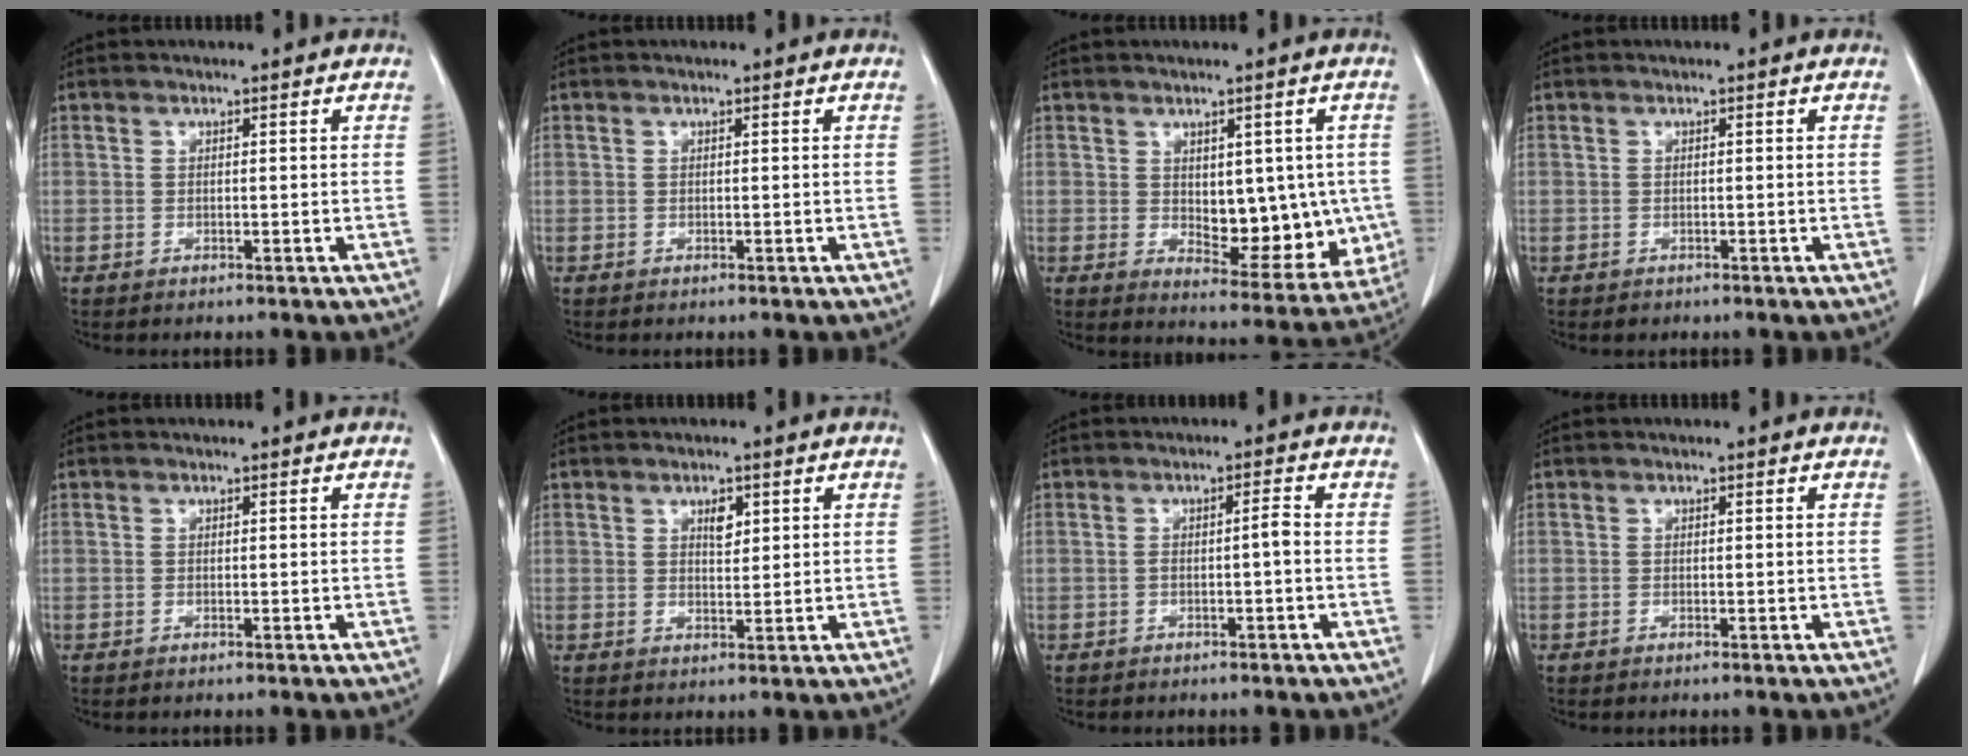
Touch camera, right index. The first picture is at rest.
{"total": 0.0}
{"total": 11.1, "force": [-0.1, 5.7, 9.5], "torque": [-0.110, -0.004, 0.019]}
{"total": 0.8, "force": [-0.5, 0.6, 0.0], "torque": [-0.006, 0.003, -0.004]}
{"total": 0.0}
{"total": 2.4, "force": [1.1, 1.1, 1.8], "torque": [-0.028, -0.002, 0.021]}
{"total": 1.8, "force": [-0.5, 0.1, 1.7], "torque": [-0.027, 0.003, -0.010]}
{"total": 0.0}